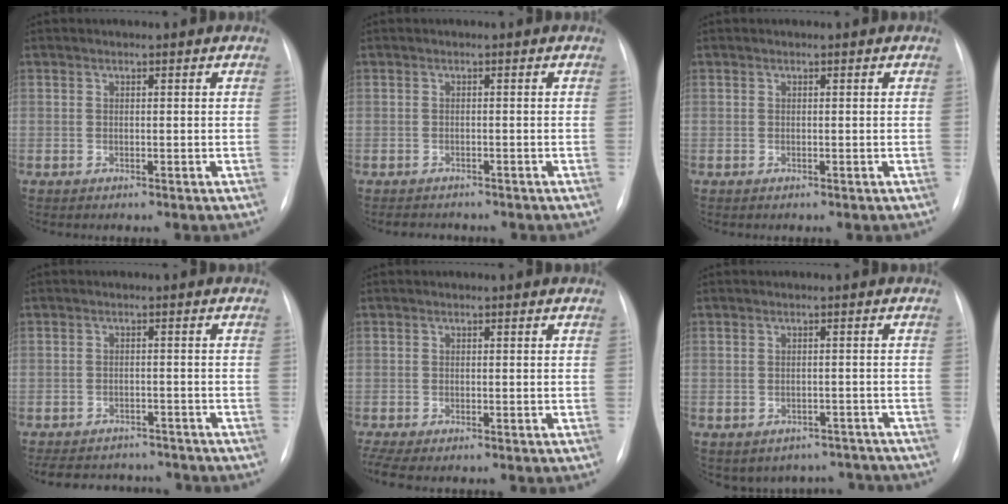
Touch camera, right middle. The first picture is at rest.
{"total": 2.9, "force": [-2.6, 1.2, 0.6], "torque": [-0.009, -0.004, -0.033]}
{"total": 0.0}
{"total": 11.7, "force": [-10.5, 4.2, 3.0], "torque": [-0.055, 0.013, -0.129]}
{"total": 3.4, "force": [-2.6, 0.9, 2.1], "torque": [-0.046, -0.003, -0.044]}
{"total": 7.4, "force": [-6.2, 4.0, 0.2], "torque": [0.015, 0.031, -0.066]}